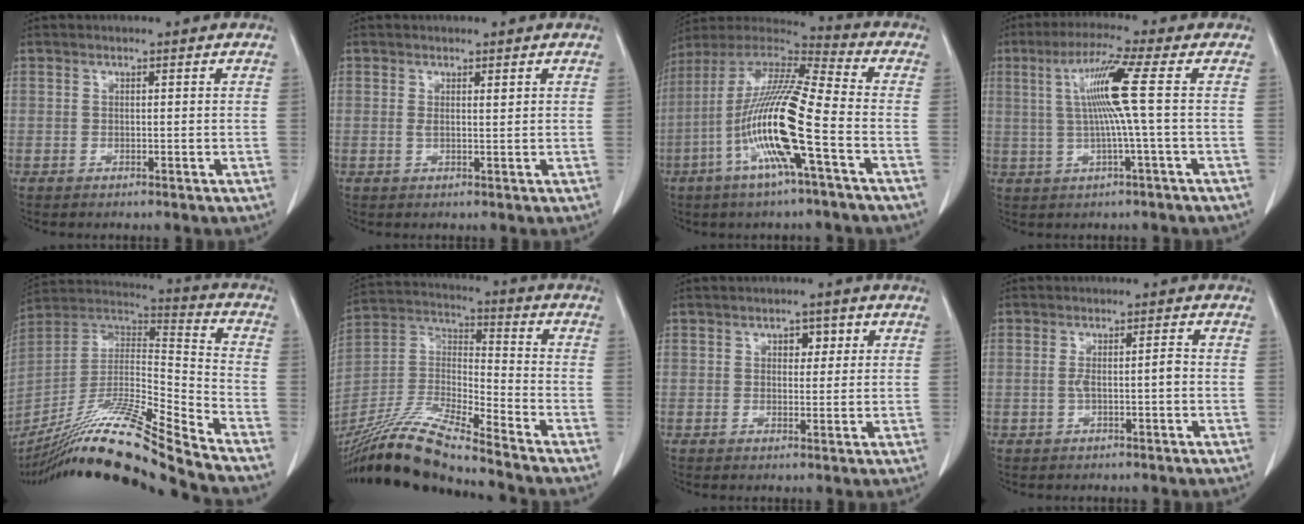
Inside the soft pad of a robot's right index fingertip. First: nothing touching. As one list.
[{"total": 1.1, "force": [0.6, 0.2, 1.0], "torque": [-0.021, 0.001, 0.013]}, {"total": 17.5, "force": [-5.3, 0.7, 16.6], "torque": [-0.333, -0.004, -0.106]}, {"total": 8.2, "force": [1.0, -1.8, 8.0], "torque": [-0.153, 0.011, 0.027]}, {"total": 21.8, "force": [-18.2, -1.8, 11.9], "torque": [-0.238, -0.009, -0.335]}, {"total": 17.9, "force": [-15.9, 0.1, 8.3], "torque": [-0.180, -0.008, -0.299]}, {"total": 2.5, "force": [1.0, 1.6, 1.7], "torque": [-0.019, 0.007, 0.012]}, {"total": 2.7, "force": [-0.5, 0.4, 2.6], "torque": [-0.048, 0.008, -0.004]}]